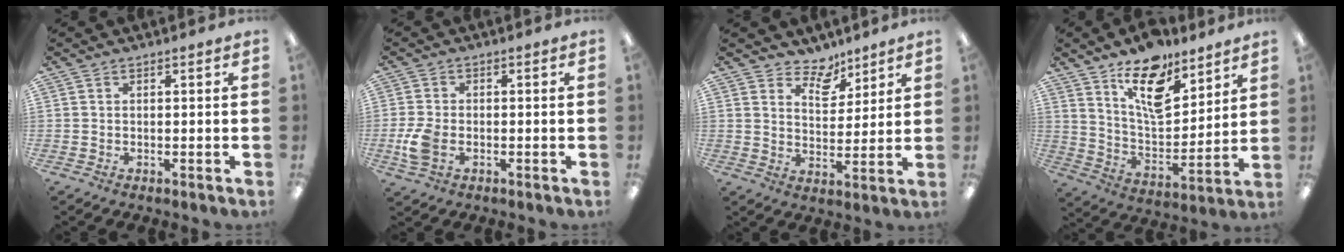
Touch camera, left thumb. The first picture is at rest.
{"total": 6.3, "force": [-1.7, 4.1, 4.4], "torque": [-0.095, -0.002, -0.035]}
{"total": 7.4, "force": [6.0, 3.9, 1.7], "torque": [-0.019, -0.041, 0.108]}
{"total": 15.5, "force": [10.9, 6.8, 8.8], "torque": [-0.137, -0.062, 0.188]}